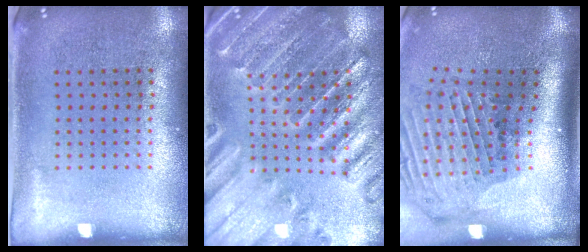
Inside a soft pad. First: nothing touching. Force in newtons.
{"total": 2.8, "press": 2.8, "slide": 0.4}
{"total": 2.4, "press": 1.8, "slide": 1.6}